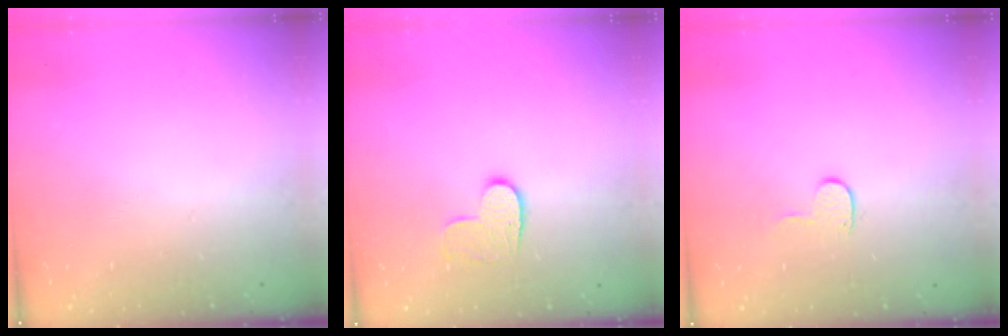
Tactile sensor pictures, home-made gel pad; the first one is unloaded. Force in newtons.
{"total": 6.6, "press": 6.6, "slide": 0.3}
{"total": 3.8, "press": 3.8, "slide": 0.4}